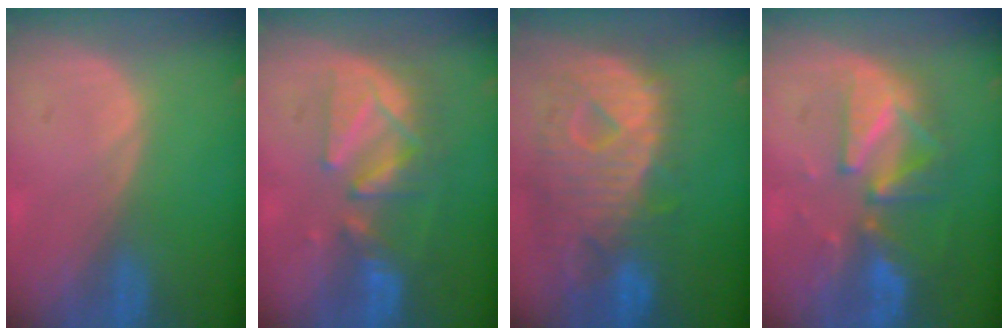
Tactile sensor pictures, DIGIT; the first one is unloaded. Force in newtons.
{"total": 8.6, "press": 8.3, "slide": 2.0}
{"total": 12.6, "press": 10.9, "slide": 6.4}
{"total": 9.8, "press": 8.7, "slide": 4.4}